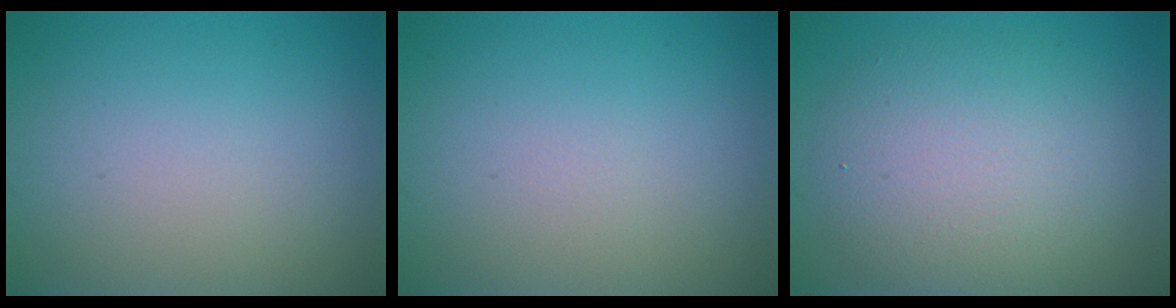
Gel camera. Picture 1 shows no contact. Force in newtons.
{"total": 0.0}
{"total": 6.6, "press": 6.6, "slide": 0.3}